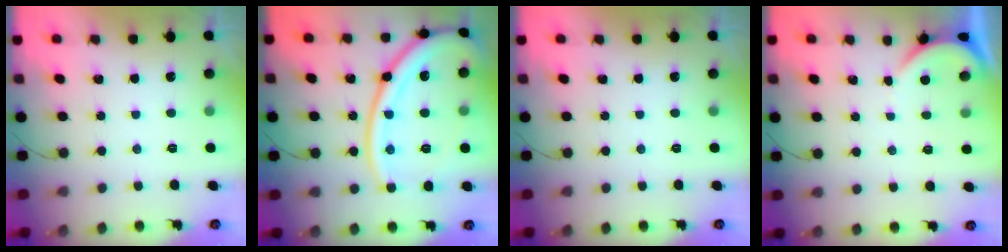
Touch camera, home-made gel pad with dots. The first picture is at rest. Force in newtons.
{"total": 21.4, "press": 21.2, "slide": 2.7}
{"total": 0.0}
{"total": 2.1, "press": 2.1, "slide": 0.3}